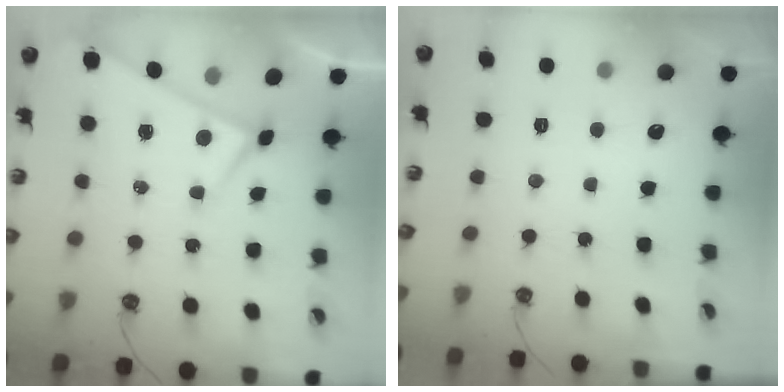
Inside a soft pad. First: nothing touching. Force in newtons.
{"total": 0.0}